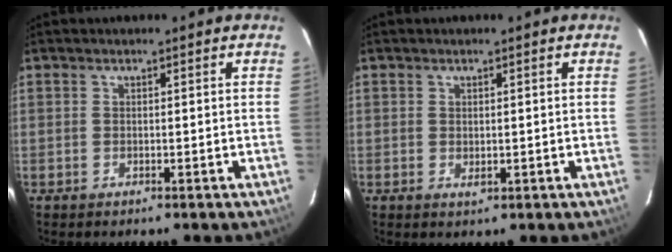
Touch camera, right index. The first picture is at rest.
{"total": 1.2, "force": [0.1, 0.8, 0.8], "torque": [-0.013, -0.001, 0.004]}